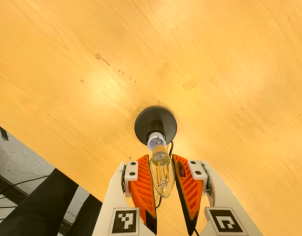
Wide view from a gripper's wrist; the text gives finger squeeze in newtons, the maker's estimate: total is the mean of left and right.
{"total": 11.7, "left": 12.1, "right": 11.3}